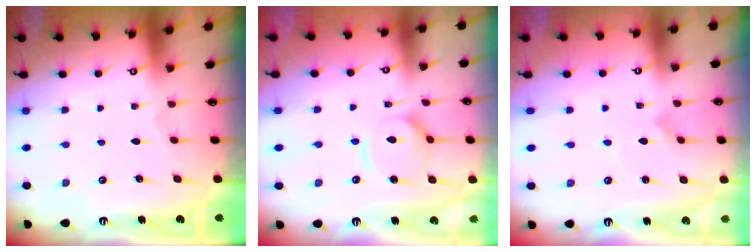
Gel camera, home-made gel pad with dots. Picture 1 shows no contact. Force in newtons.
{"total": 9.2, "press": 9.1, "slide": 0.9}
{"total": 0.0}